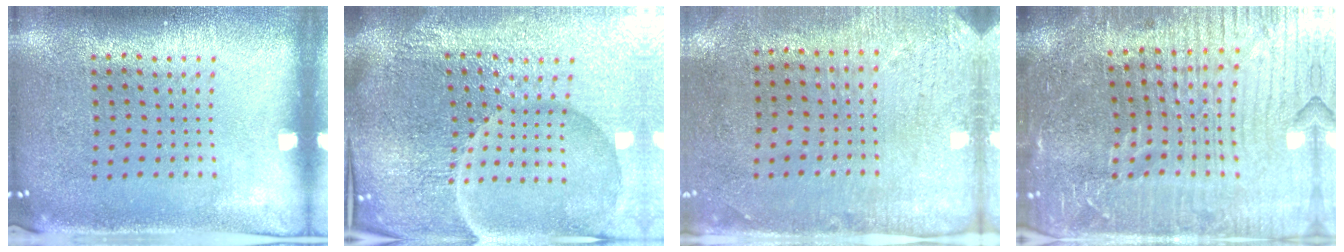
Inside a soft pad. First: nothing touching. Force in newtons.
{"total": 7.2, "press": 6.3, "slide": 3.5}
{"total": 2.9, "press": 2.4, "slide": 1.7}
{"total": 6.3, "press": 5.6, "slide": 2.9}